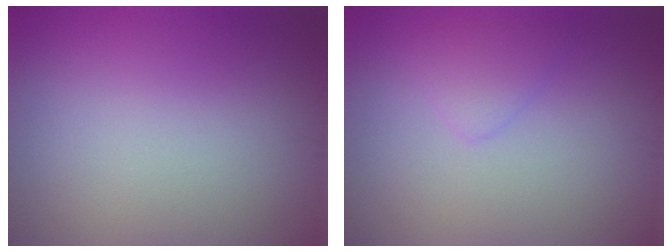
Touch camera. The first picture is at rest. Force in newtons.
{"total": 1.6, "press": 1.6, "slide": 0.1}